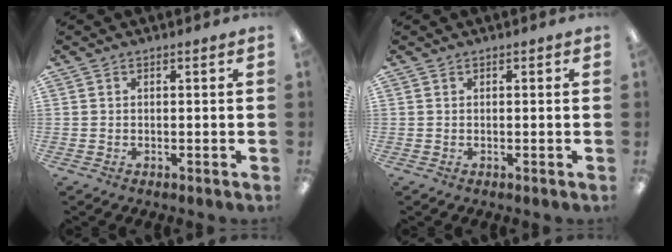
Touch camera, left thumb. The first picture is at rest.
{"total": 0.0}